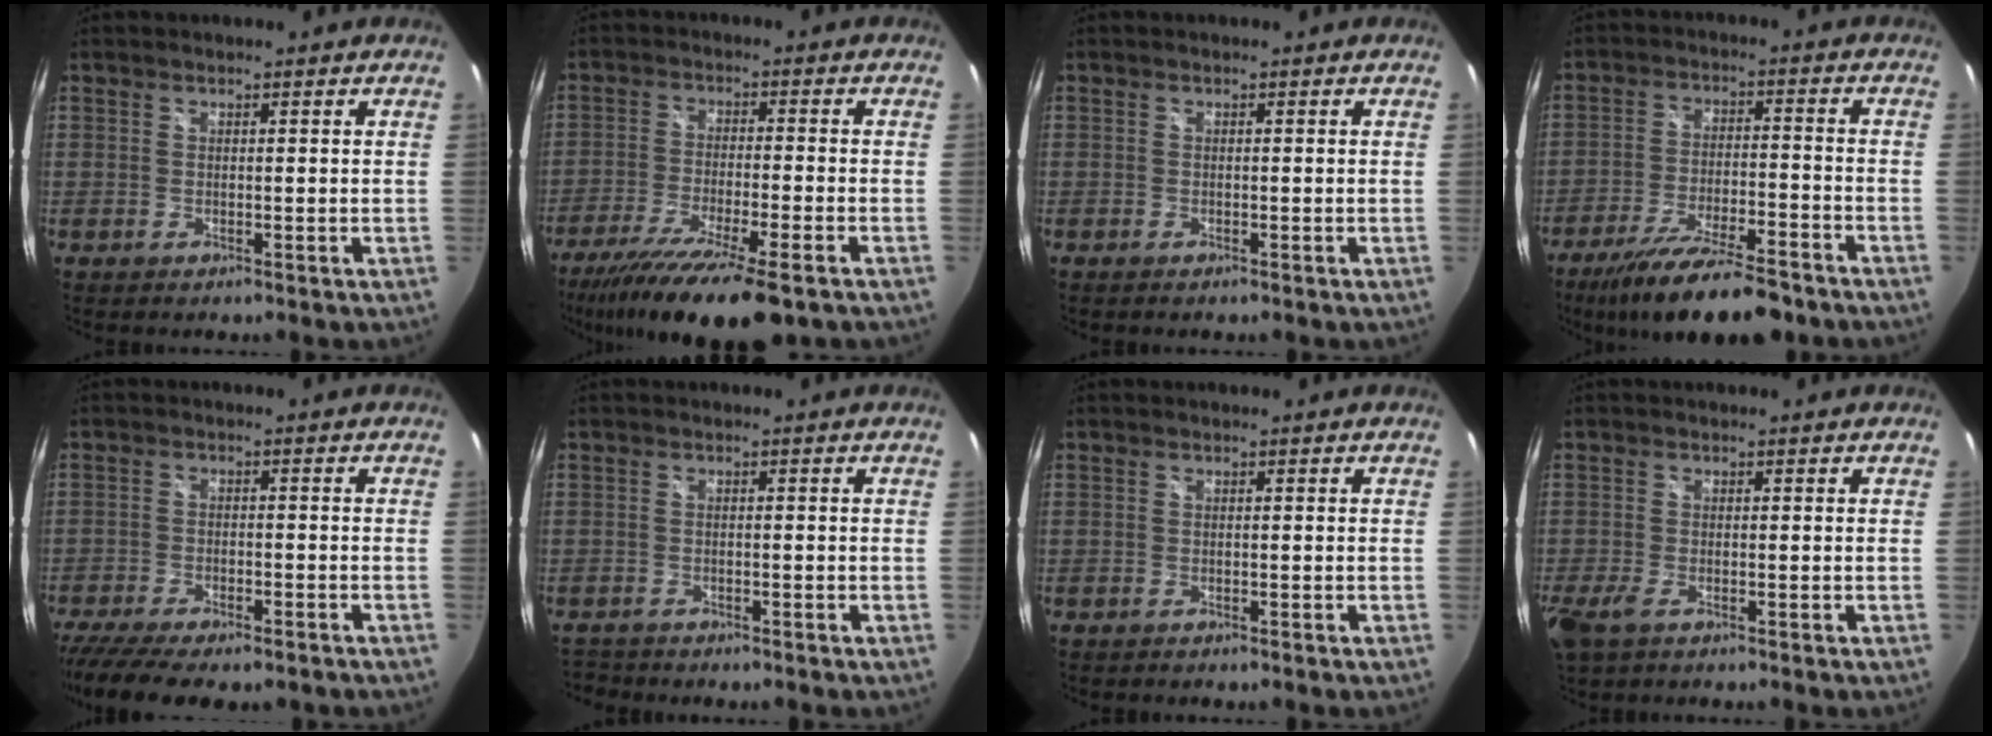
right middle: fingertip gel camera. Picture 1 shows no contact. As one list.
[{"total": 17.1, "force": [-12.5, 2.5, 11.3], "torque": [-0.220, -0.055, -0.210]}, {"total": 0.6, "force": [-0.6, 0.2, 0.2], "torque": [-0.004, -0.003, -0.011]}, {"total": 16.1, "force": [-12.9, 3.4, 9.1], "torque": [-0.180, -0.029, -0.207]}, {"total": 13.8, "force": [-11.0, 3.9, 7.4], "torque": [-0.163, -0.048, -0.173]}, {"total": 3.3, "force": [-3.1, 1.0, 0.5], "torque": [-0.024, -0.014, -0.058]}, {"total": 0.6, "force": [-0.5, 0.2, 0.2], "torque": [-0.003, -0.003, -0.011]}, {"total": 4.1, "force": [-2.4, 1.7, 2.8], "torque": [-0.071, -0.015, -0.046]}]